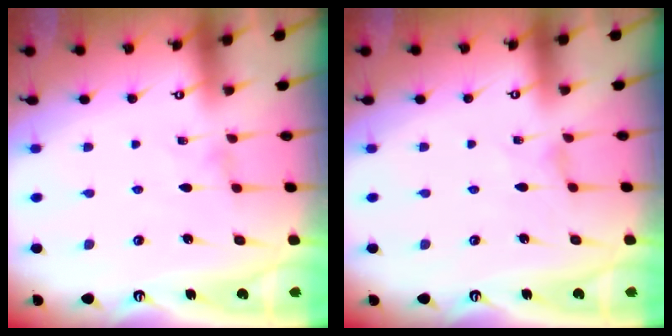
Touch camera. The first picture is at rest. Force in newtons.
{"total": 0.0}